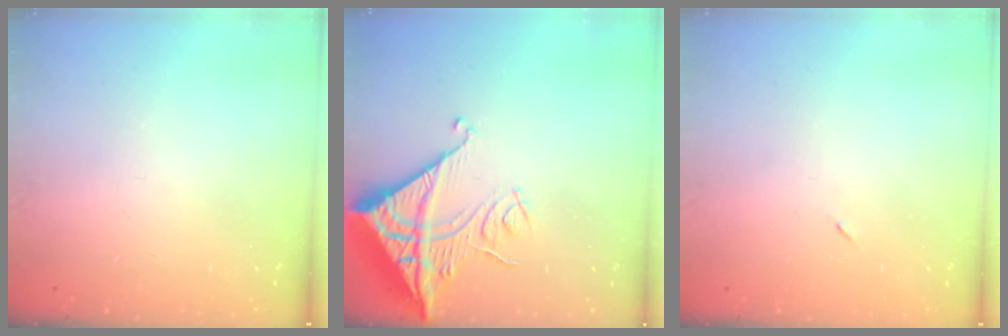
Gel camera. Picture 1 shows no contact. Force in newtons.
{"total": 17.1, "press": 17.0, "slide": 1.6}
{"total": 2.6, "press": 2.3, "slide": 1.2}